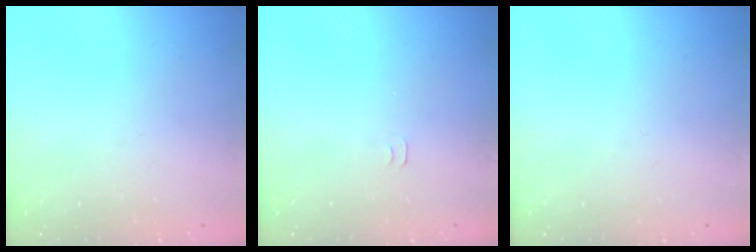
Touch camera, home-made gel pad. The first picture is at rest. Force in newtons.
{"total": 4.0, "press": 4.0, "slide": 0.6}
{"total": 0.0}